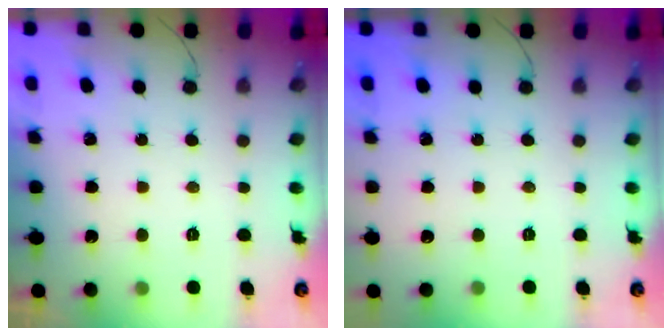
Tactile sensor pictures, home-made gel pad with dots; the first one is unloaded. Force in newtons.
{"total": 0.0}